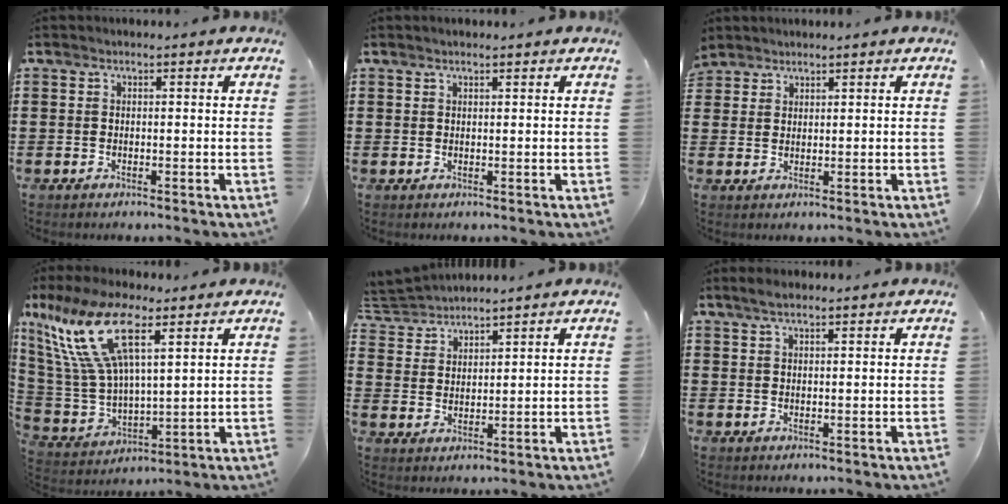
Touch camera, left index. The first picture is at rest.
{"total": 0.8, "force": [0.7, 0.2, 0.3], "torque": [-0.007, 0.002, 0.013]}
{"total": 2.2, "force": [2.0, 0.9, -0.1], "torque": [-0.004, 0.004, 0.040]}
{"total": 16.4, "force": [8.6, 6.4, 12.4], "torque": [-0.291, -0.017, 0.149]}
{"total": 3.9, "force": [3.8, 0.7, -0.3], "torque": [-0.010, -0.014, 0.071]}
{"total": 2.1, "force": [1.6, 0.6, 1.3], "torque": [-0.027, 0.003, 0.029]}